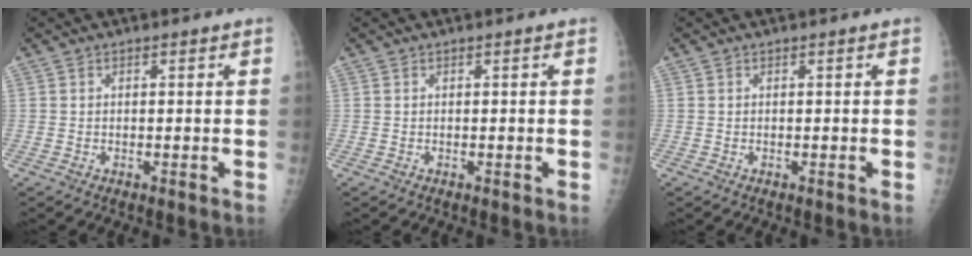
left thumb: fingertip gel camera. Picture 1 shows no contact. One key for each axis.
{"total": 0.0}
{"total": 0.0}